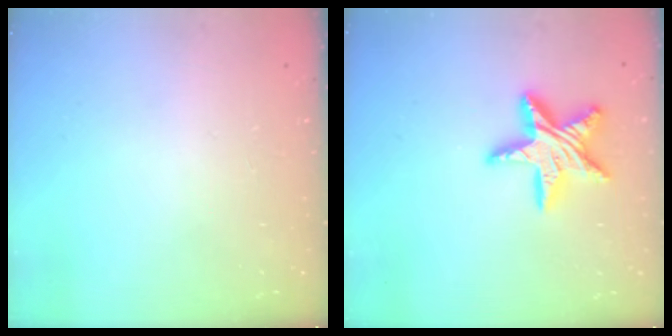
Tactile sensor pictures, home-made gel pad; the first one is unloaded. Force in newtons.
{"total": 14.8, "press": 14.7, "slide": 1.2}